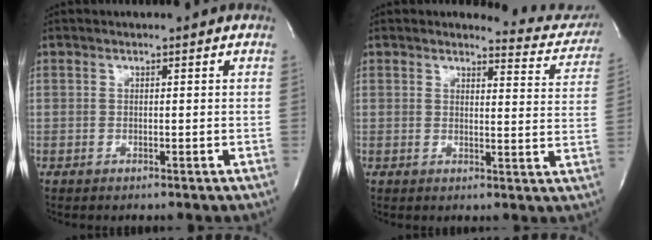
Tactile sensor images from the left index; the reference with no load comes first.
{"total": 8.0, "force": [7.9, 1.3, -0.2], "torque": [0.020, -0.057, 0.066]}